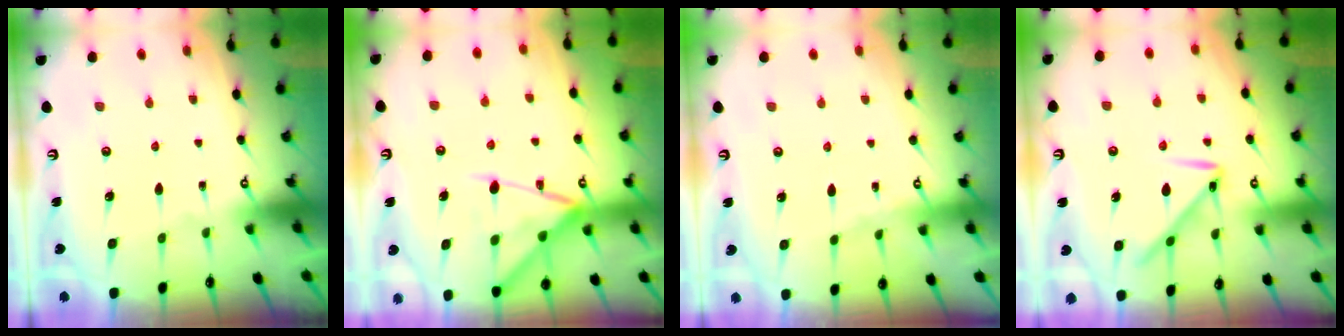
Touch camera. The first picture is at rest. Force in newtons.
{"total": 13.9, "press": 13.9, "slide": 1.2}
{"total": 2.2, "press": 2.1, "slide": 0.5}
{"total": 8.9, "press": 8.9, "slide": 0.7}